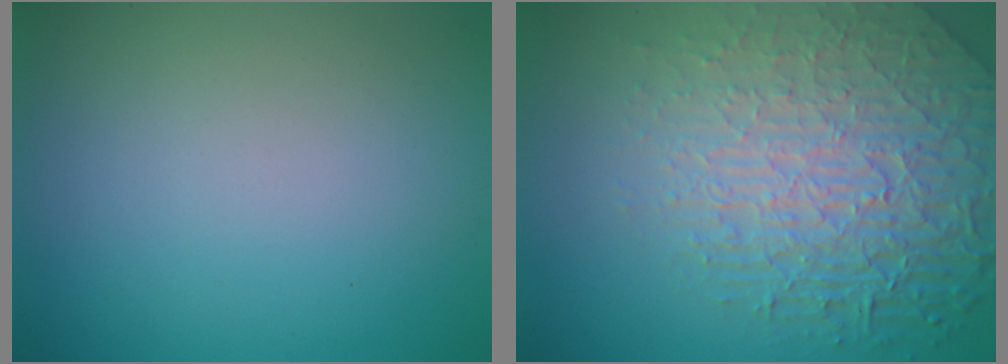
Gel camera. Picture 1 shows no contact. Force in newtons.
{"total": 8.8, "press": 6.0, "slide": 6.5}